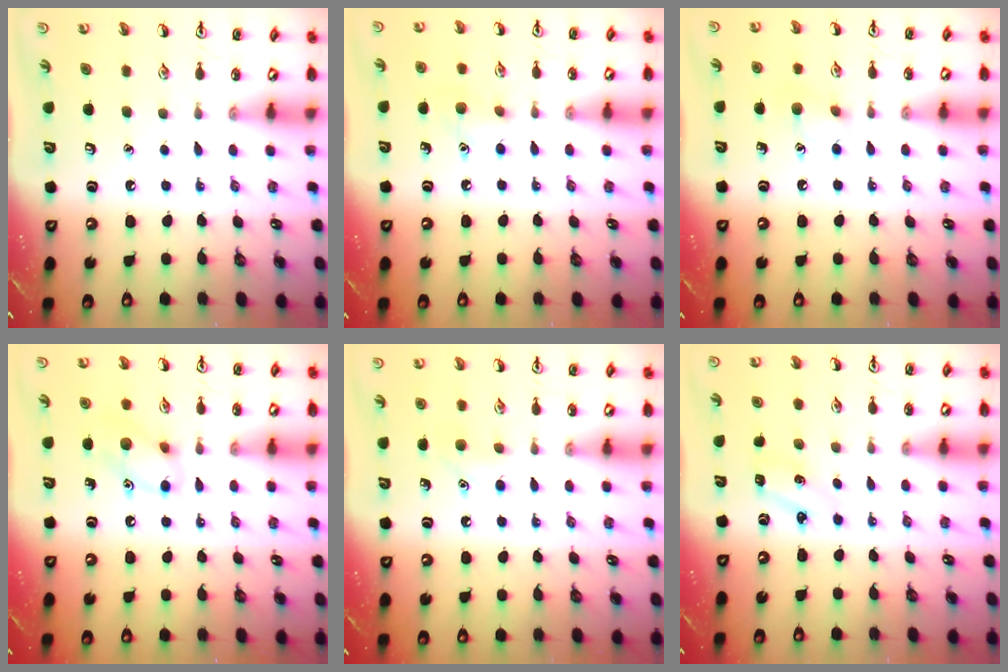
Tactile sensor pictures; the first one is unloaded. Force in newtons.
{"total": 7.9, "press": 7.6, "slide": 1.9}
{"total": 6.9, "press": 6.7, "slide": 1.5}
{"total": 9.5, "press": 9.5, "slide": 0.8}
{"total": 6.9, "press": 6.6, "slide": 2.1}
{"total": 2.5, "press": 2.3, "slide": 0.9}